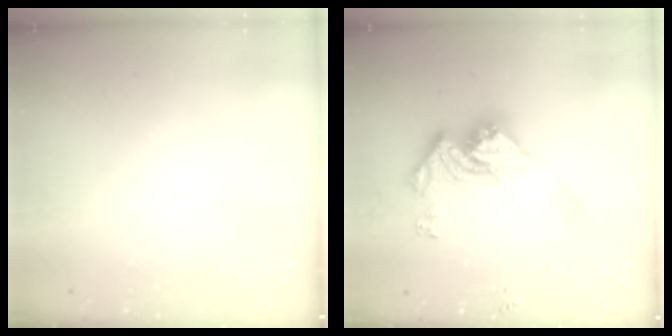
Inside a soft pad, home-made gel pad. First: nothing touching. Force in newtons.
{"total": 15.7, "press": 15.6, "slide": 1.7}